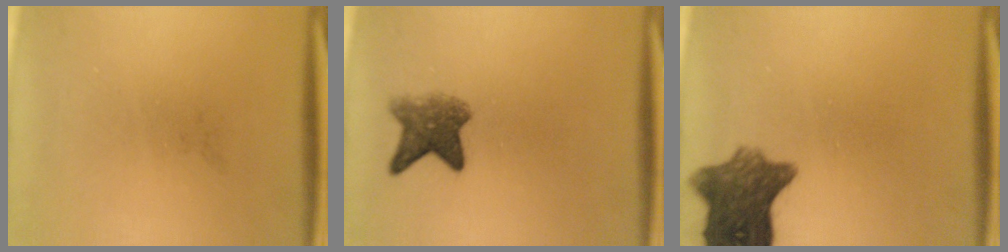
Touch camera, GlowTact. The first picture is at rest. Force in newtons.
{"total": 5.2}
{"total": 9.0}